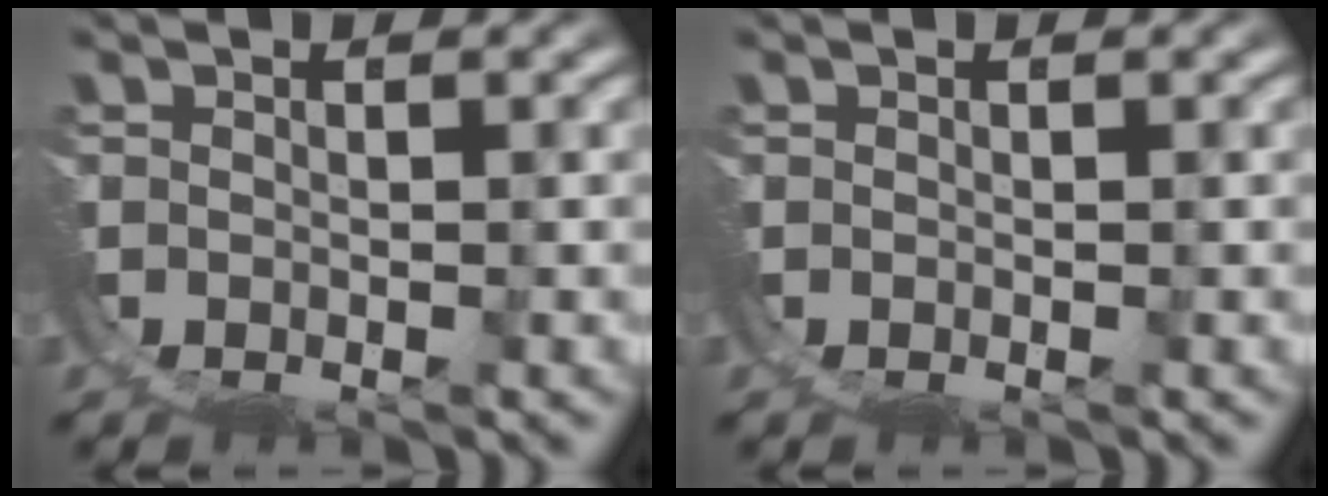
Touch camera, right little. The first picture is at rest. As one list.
[{"total": 0.0}]